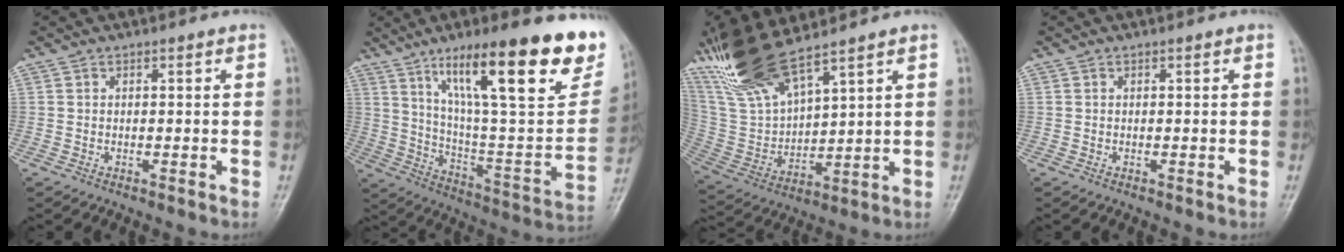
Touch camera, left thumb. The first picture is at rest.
{"total": 30.3, "force": [17.7, 7.0, 23.5], "torque": [-0.323, -0.048, 0.285]}
{"total": 15.7, "force": [12.0, 4.1, 9.2], "torque": [-0.181, -0.049, 0.254]}
{"total": 0.0}